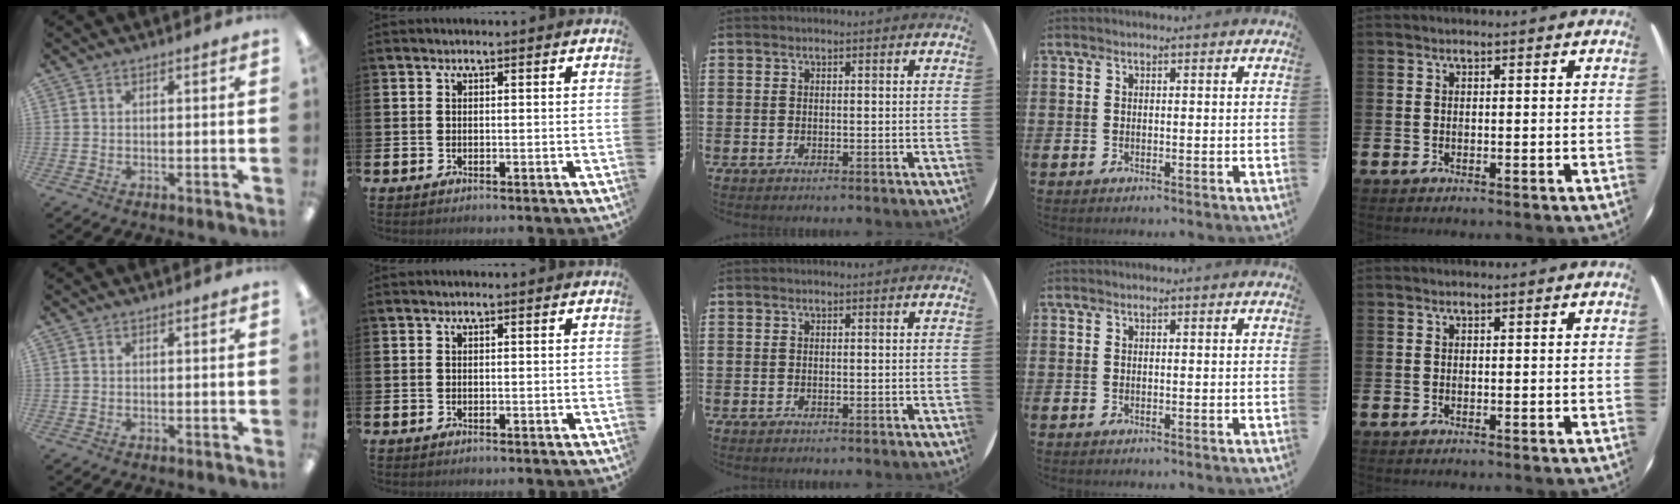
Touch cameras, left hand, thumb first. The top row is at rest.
{}